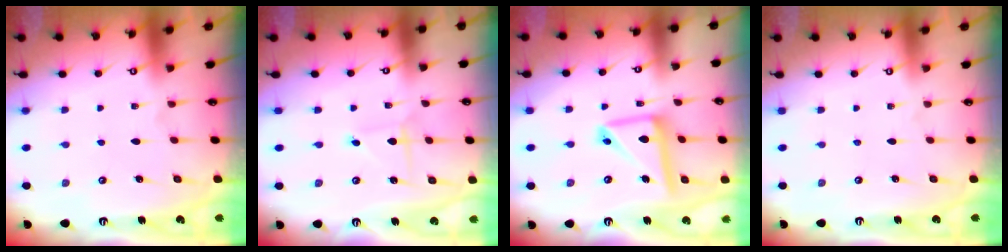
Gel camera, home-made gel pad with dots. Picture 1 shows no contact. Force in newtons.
{"total": 2.2, "press": 2.1, "slide": 0.3}
{"total": 12.8, "press": 12.7, "slide": 1.2}
{"total": 0.0}